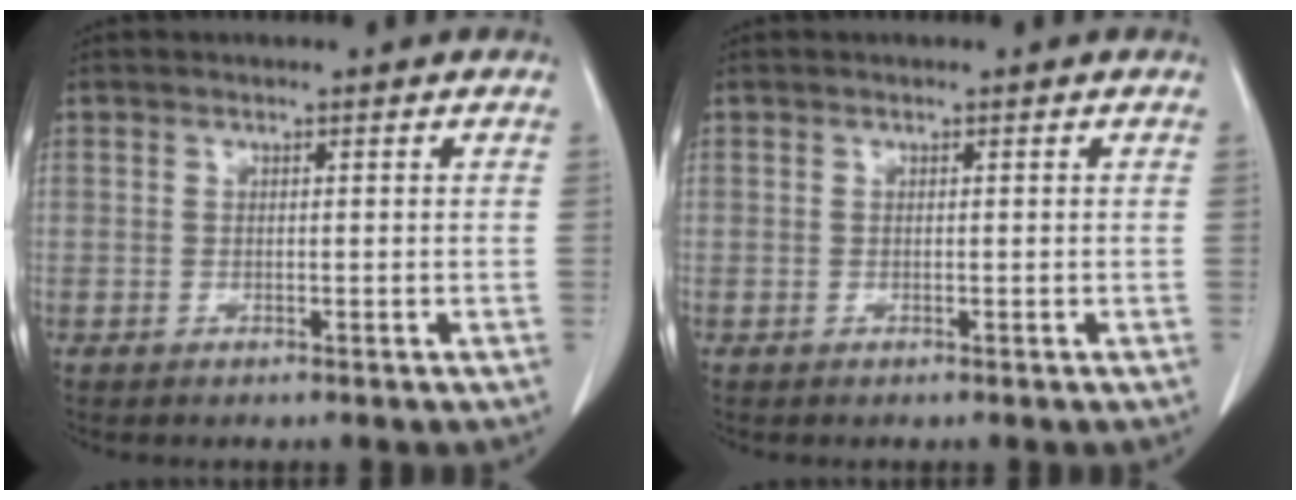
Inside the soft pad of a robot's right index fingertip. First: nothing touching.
{"total": 0.0}